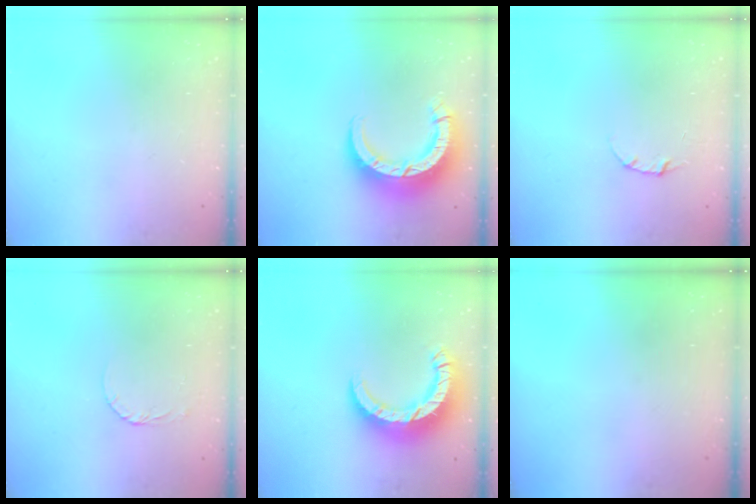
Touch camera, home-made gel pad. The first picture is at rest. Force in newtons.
{"total": 12.5, "press": 12.4, "slide": 1.3}
{"total": 3.3, "press": 3.2, "slide": 0.3}
{"total": 2.6, "press": 2.6, "slide": 0.1}
{"total": 12.7, "press": 12.7, "slide": 1.2}
{"total": 0.0}